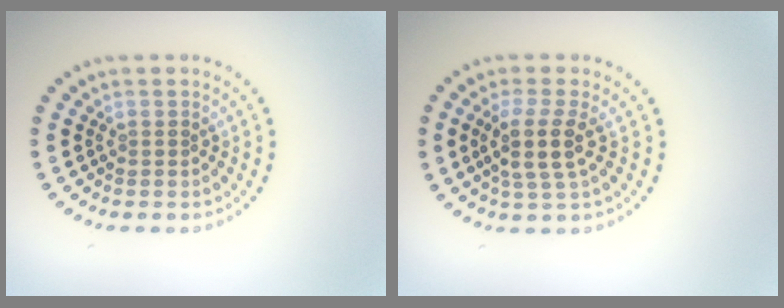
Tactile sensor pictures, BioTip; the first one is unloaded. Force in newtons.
{"total": 3.4, "press": 2.8, "slide": 2.0}